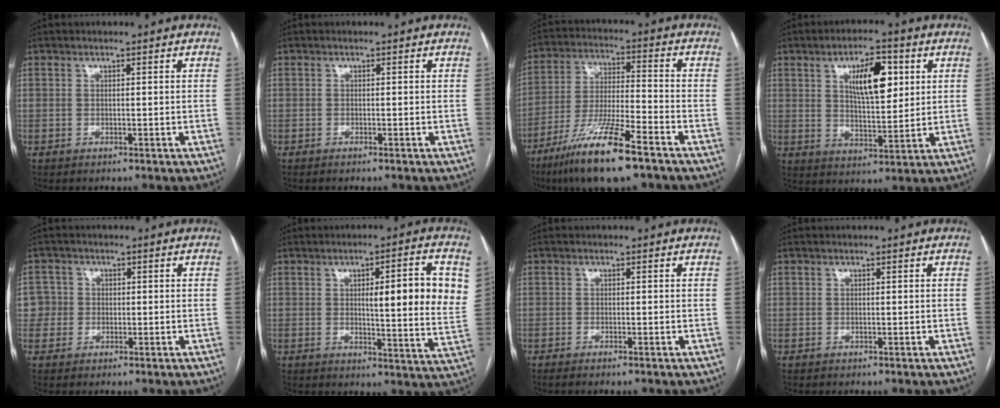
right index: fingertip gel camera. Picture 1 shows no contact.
{"total": 0.5, "force": [-0.4, -0.1, 0.4], "torque": [-0.008, 0.000, -0.008]}
{"total": 14.9, "force": [-9.5, 1.5, 11.3], "torque": [-0.229, -0.034, -0.174]}
{"total": 9.8, "force": [3.4, 3.4, 8.5], "torque": [-0.140, 0.008, 0.060]}
{"total": 4.3, "force": [0.2, 4.2, 0.0], "torque": [0.015, 0.018, 0.003]}
{"total": 12.9, "force": [3.1, 1.3, 12.4], "torque": [-0.160, 0.002, 0.037]}
{"total": 1.0, "force": [-0.7, -0.1, 0.7], "torque": [-0.013, 0.000, -0.013]}
{"total": 0.0}